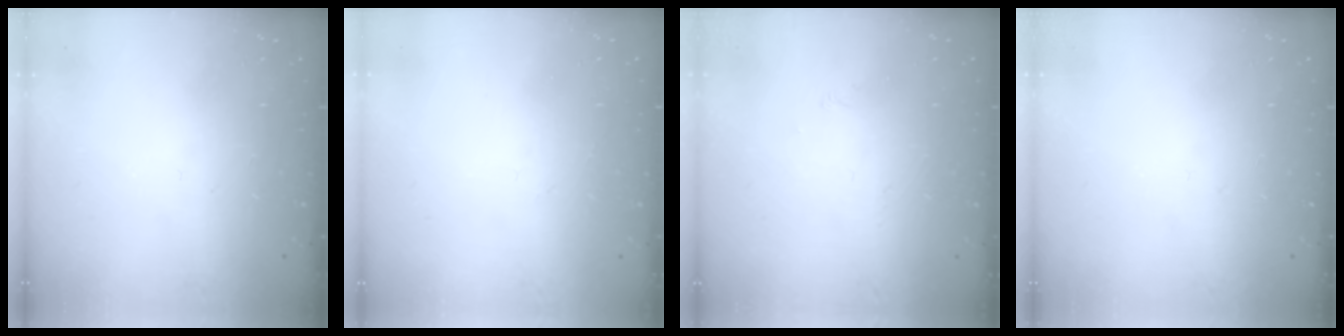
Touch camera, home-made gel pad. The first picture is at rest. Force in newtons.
{"total": 0.0}
{"total": 1.7, "press": 1.6, "slide": 0.4}
{"total": 0.0}